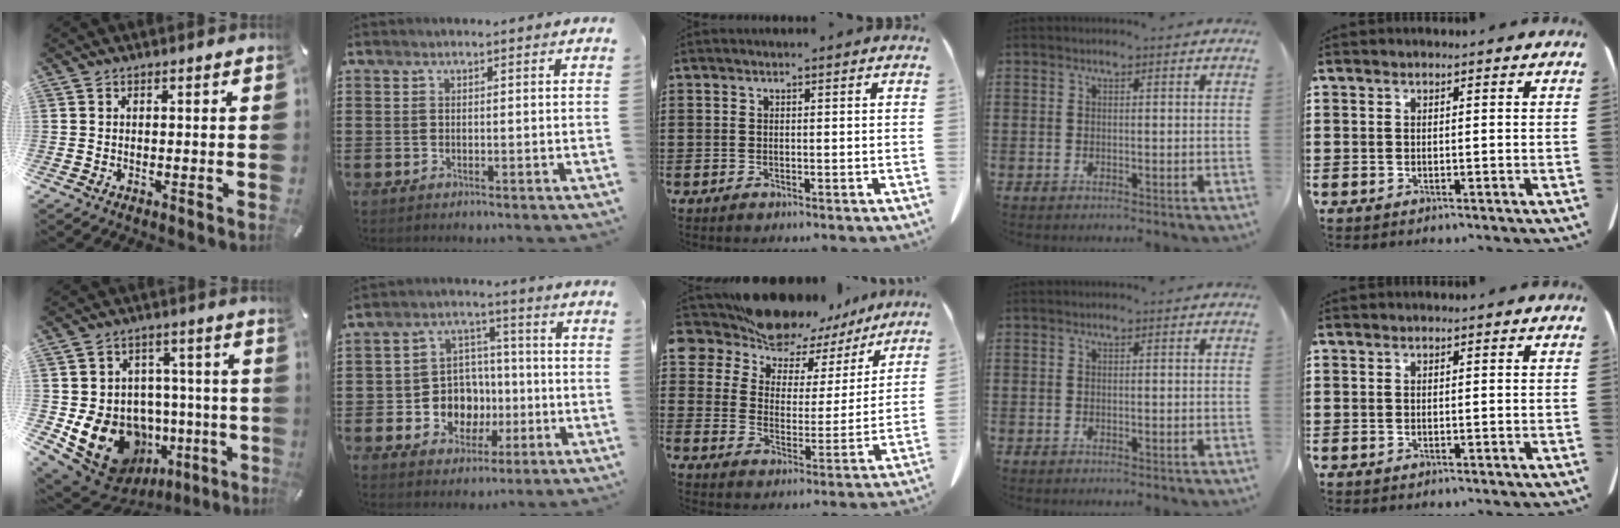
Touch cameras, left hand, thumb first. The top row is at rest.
{"thumb": {"total": 16.9, "force": [-5.3, 13.5, 8.6], "torque": [-0.153, 0.017, -0.069]}, "index": {"total": 8.5, "force": [-1.5, 7.6, 3.3], "torque": [-0.079, 0.020, -0.018]}, "middle": {"total": 10.6, "force": [10.0, 3.2, 1.7], "torque": [-0.079, -0.071, 0.185]}}